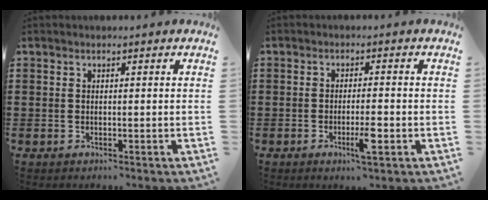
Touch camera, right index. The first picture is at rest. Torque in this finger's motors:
{"motor_torque": [0.13, 0.18, 0.14, 0.07]}